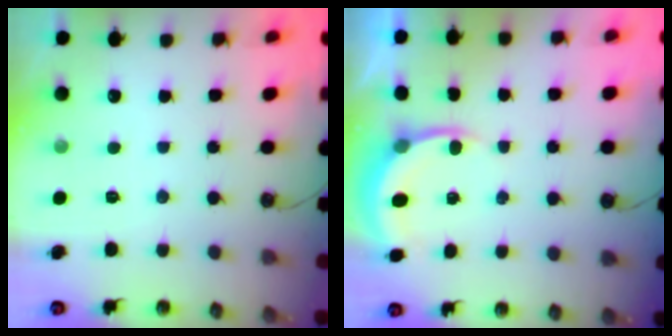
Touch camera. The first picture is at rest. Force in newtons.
{"total": 5.0, "press": 5.0, "slide": 0.4}